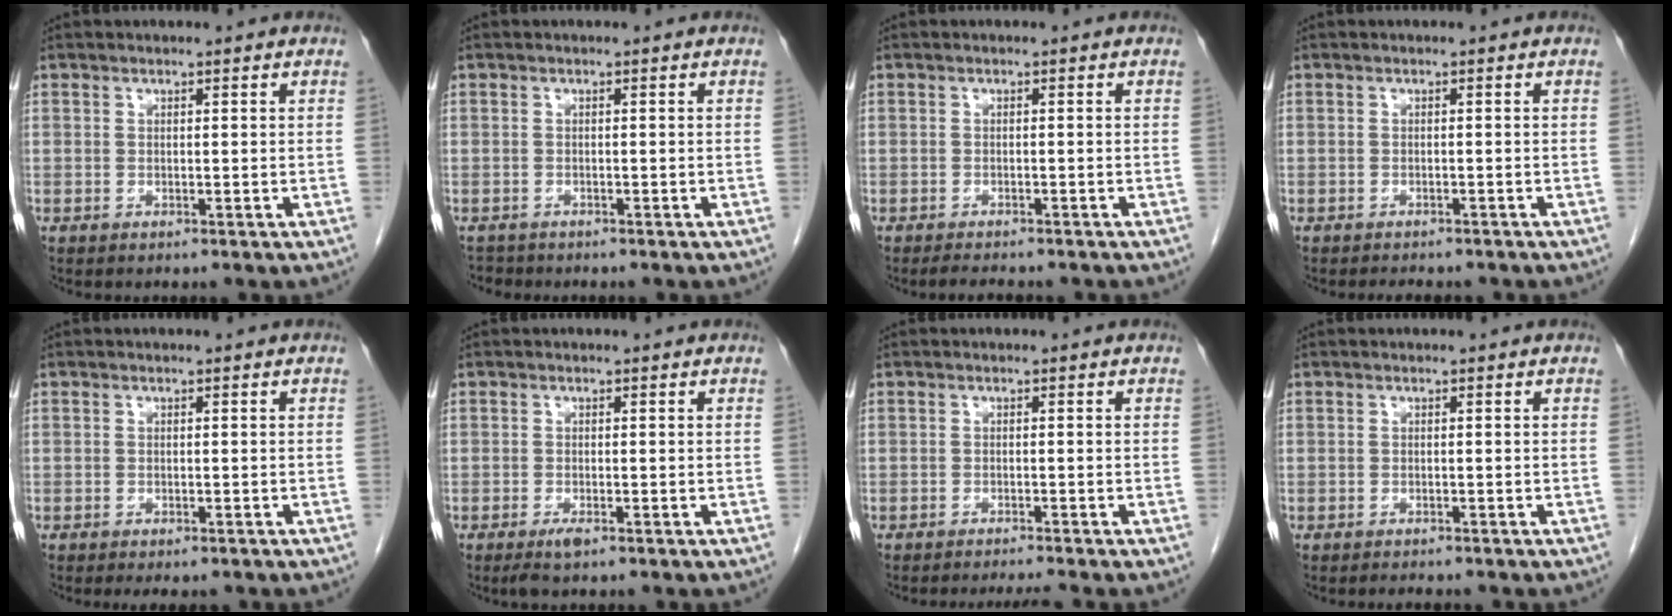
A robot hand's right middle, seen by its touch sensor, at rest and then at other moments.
{"total": 1.4, "force": [-1.3, 0.6, -0.3], "torque": [-0.001, -0.002, -0.022]}
{"total": 4.1, "force": [-3.6, 0.9, 1.8], "torque": [-0.029, -0.007, -0.047]}
{"total": 4.2, "force": [-3.7, 1.3, 1.5], "torque": [-0.021, -0.005, -0.043]}
{"total": 2.7, "force": [-2.2, 1.0, 1.3], "torque": [-0.014, -0.006, -0.027]}
{"total": 1.9, "force": [-1.2, 0.4, 1.4], "torque": [-0.029, -0.004, -0.021]}
{"total": 3.5, "force": [-3.1, -1.3, 0.9], "torque": [-0.015, -0.012, -0.048]}
{"total": 2.4, "force": [-2.1, 0.6, 1.0], "torque": [-0.017, -0.004, -0.021]}